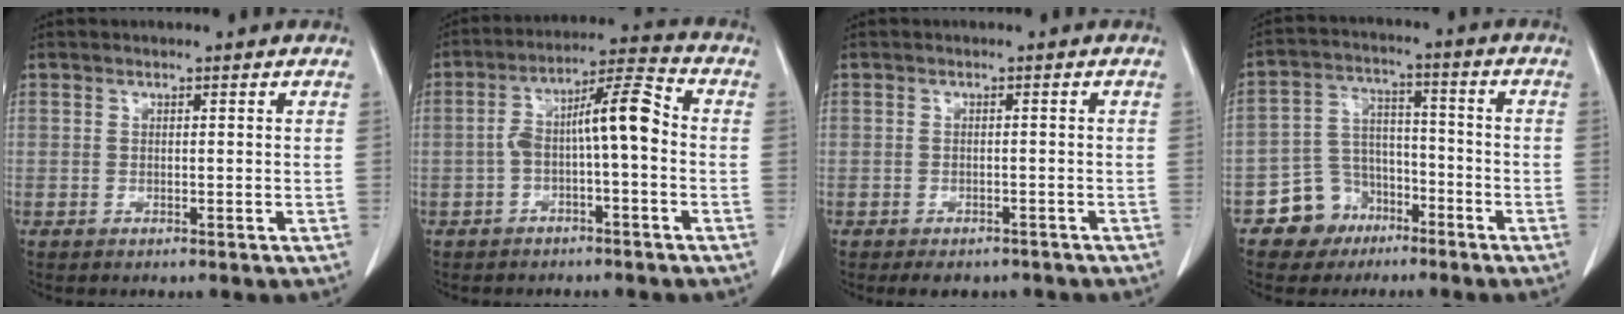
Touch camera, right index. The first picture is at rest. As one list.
[{"total": 8.8, "force": [-1.0, 1.5, 8.6], "torque": [-0.149, 0.036, -0.021]}, {"total": 4.6, "force": [-3.7, 2.4, 1.2], "torque": [-0.006, 0.004, -0.044]}, {"total": 8.1, "force": [-4.8, 6.4, 1.3], "torque": [-0.024, 0.021, -0.075]}]